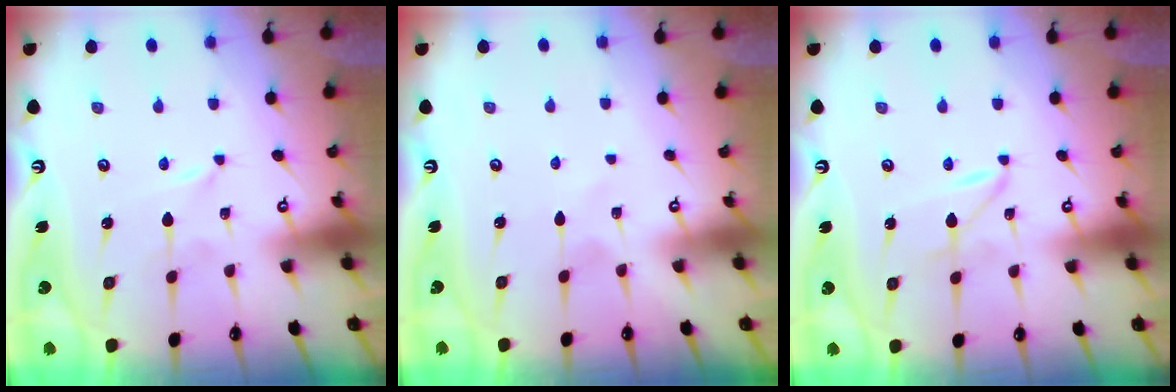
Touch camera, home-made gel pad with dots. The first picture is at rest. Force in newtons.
{"total": 0.7, "press": 0.7, "slide": 0.1}
{"total": 1.9, "press": 1.9, "slide": 0.1}